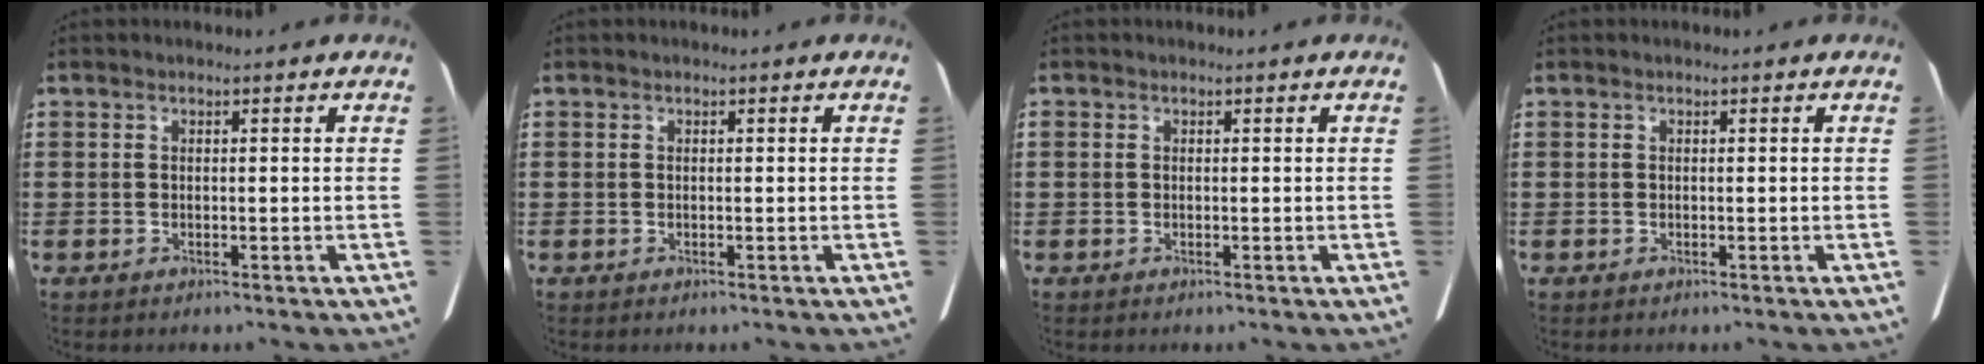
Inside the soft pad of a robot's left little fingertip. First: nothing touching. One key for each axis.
{"total": 0.0}
{"total": 0.0}
{"total": 0.0}